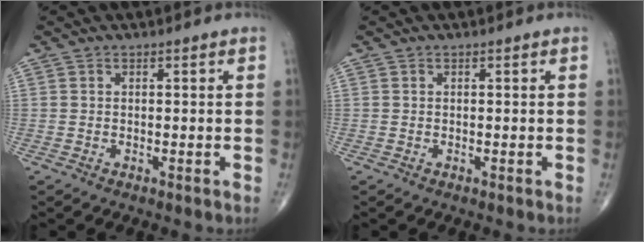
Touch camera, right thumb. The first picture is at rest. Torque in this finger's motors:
{"motor_torque": [0.01, 0.01, -0.04, 0.03, 0.00]}